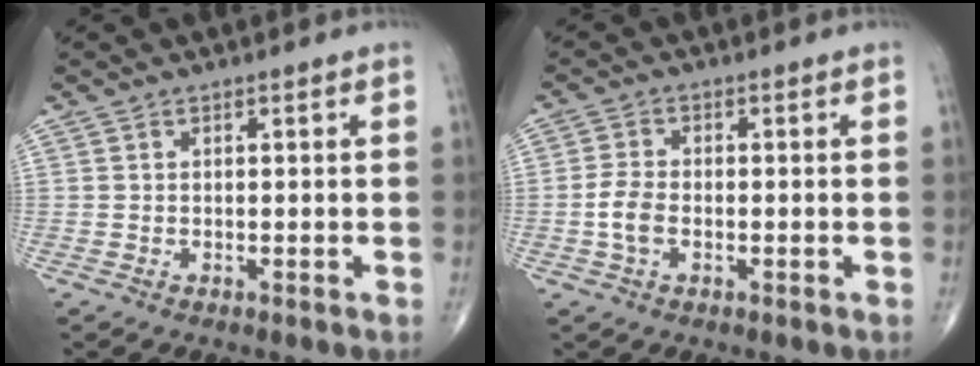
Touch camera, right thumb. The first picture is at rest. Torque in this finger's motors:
{"motor_torque": [0.25, 0.06, 0.60, 0.20, 0.17]}